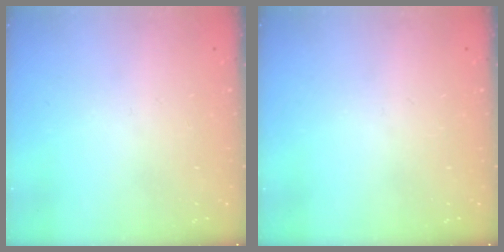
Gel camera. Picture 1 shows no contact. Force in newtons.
{"total": 0.0}